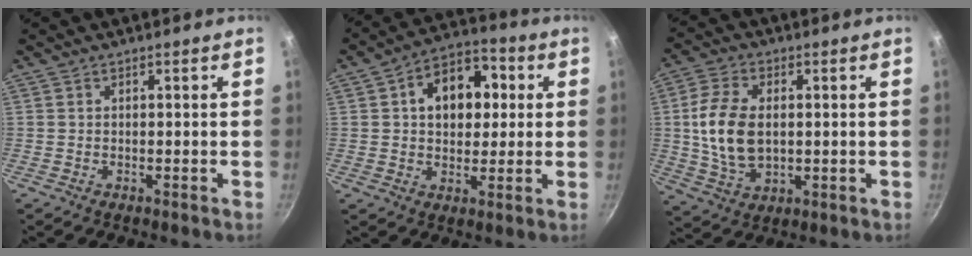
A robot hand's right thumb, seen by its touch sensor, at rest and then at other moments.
{"total": 13.4, "force": [2.7, 9.4, 9.1], "torque": [-0.095, 0.017, 0.029]}
{"total": 12.3, "force": [0.8, 7.6, 9.6], "torque": [-0.178, -0.001, 0.019]}